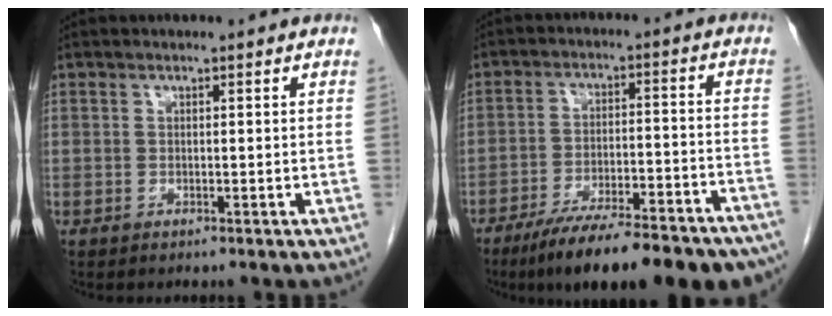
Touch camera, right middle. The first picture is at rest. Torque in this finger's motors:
{"motor_torque": [1.27, -0.87, 0.42, 0.18]}